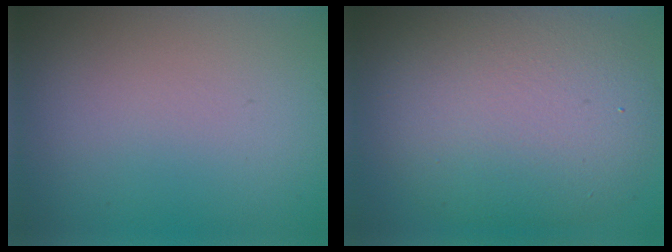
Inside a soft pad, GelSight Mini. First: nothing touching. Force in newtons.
{"total": 10.1, "press": 10.1, "slide": 0.6}